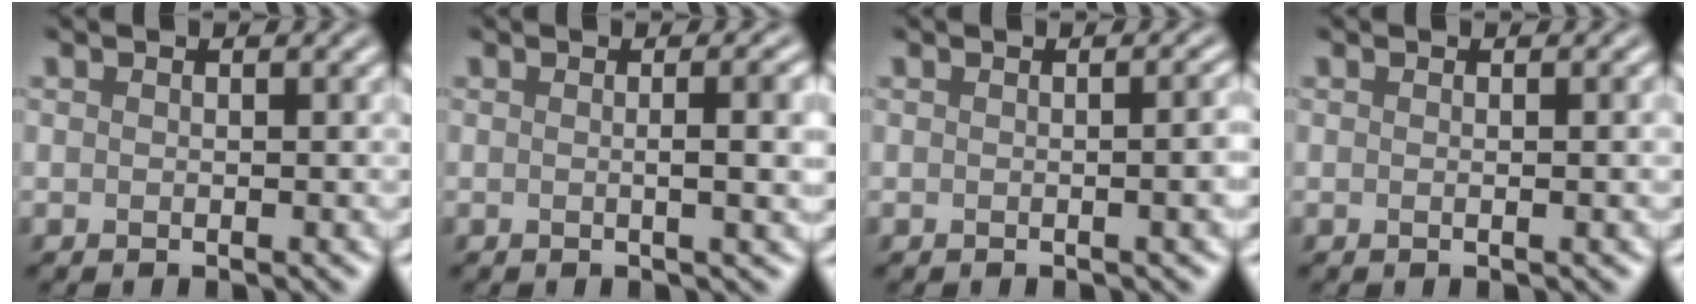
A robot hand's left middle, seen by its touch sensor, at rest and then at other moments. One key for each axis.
{"total": 4.6, "fx": 0.3, "fy": 1.6, "fz": 4.3, "tx": -0.037, "ty": 0.013, "tz": 0.001}
{"total": 3.6, "fx": 0.0, "fy": 1.6, "fz": 3.2, "tx": -0.007, "ty": 0.016, "tz": -0.007}
{"total": 1.6, "fx": 0.2, "fy": 0.7, "fz": 1.4, "tx": -0.006, "ty": -0.003, "tz": -0.008}